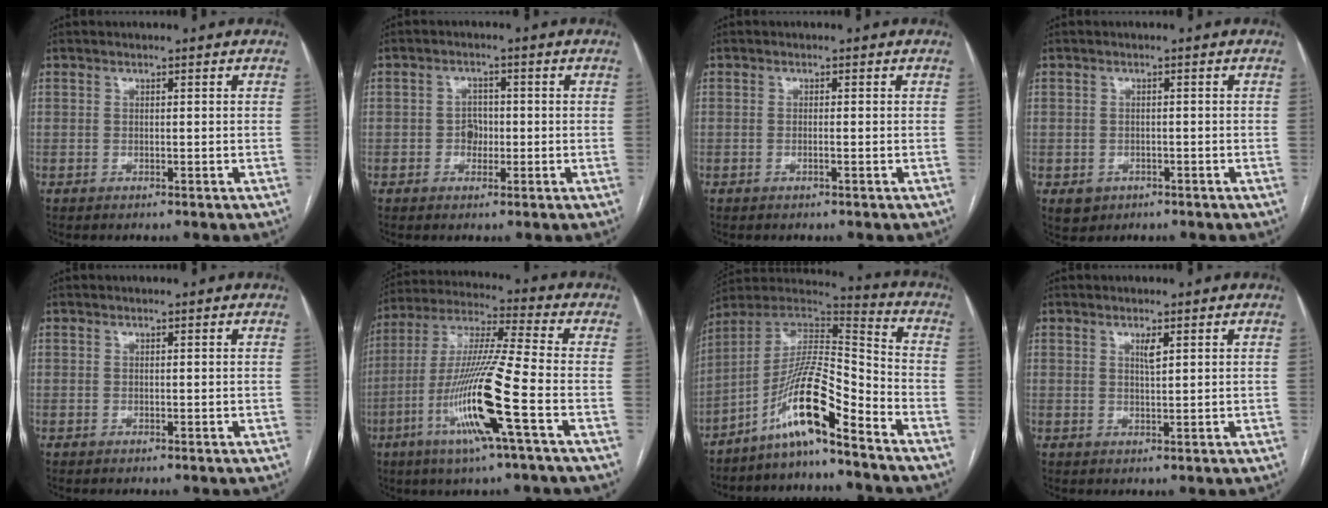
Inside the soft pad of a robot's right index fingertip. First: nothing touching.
{"total": 2.4, "force": [-0.5, 1.9, 1.4], "torque": [-0.015, 0.007, -0.008]}
{"total": 0.6, "force": [-0.2, -0.3, 0.5], "torque": [-0.010, 0.000, -0.004]}
{"total": 2.8, "force": [-1.3, 2.4, 0.6], "torque": [-0.003, 0.005, -0.012]}
{"total": 0.0}
{"total": 16.1, "force": [-5.8, -1.0, 15.0], "torque": [-0.305, -0.015, -0.116]}
{"total": 13.3, "force": [-8.7, 0.7, 10.0], "torque": [-0.191, 0.015, -0.162]}
{"total": 1.6, "force": [0.8, 0.1, 1.4], "torque": [-0.026, -0.004, 0.015]}